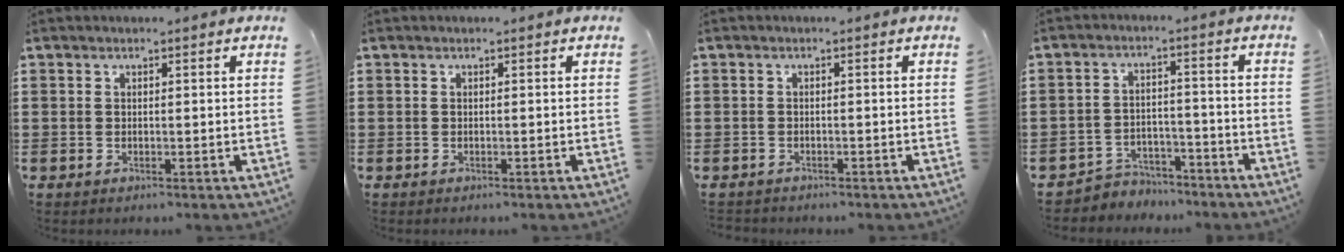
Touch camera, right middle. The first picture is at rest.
{"total": 0.0}
{"total": 1.1, "force": [-1.0, 0.4, -0.2], "torque": [0.001, 0.003, -0.024]}
{"total": 4.2, "force": [-4.0, 1.0, -0.3], "torque": [-0.004, 0.003, -0.086]}